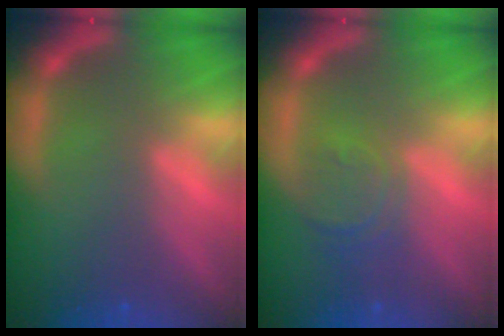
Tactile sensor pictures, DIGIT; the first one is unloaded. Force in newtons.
{"total": 3.0}